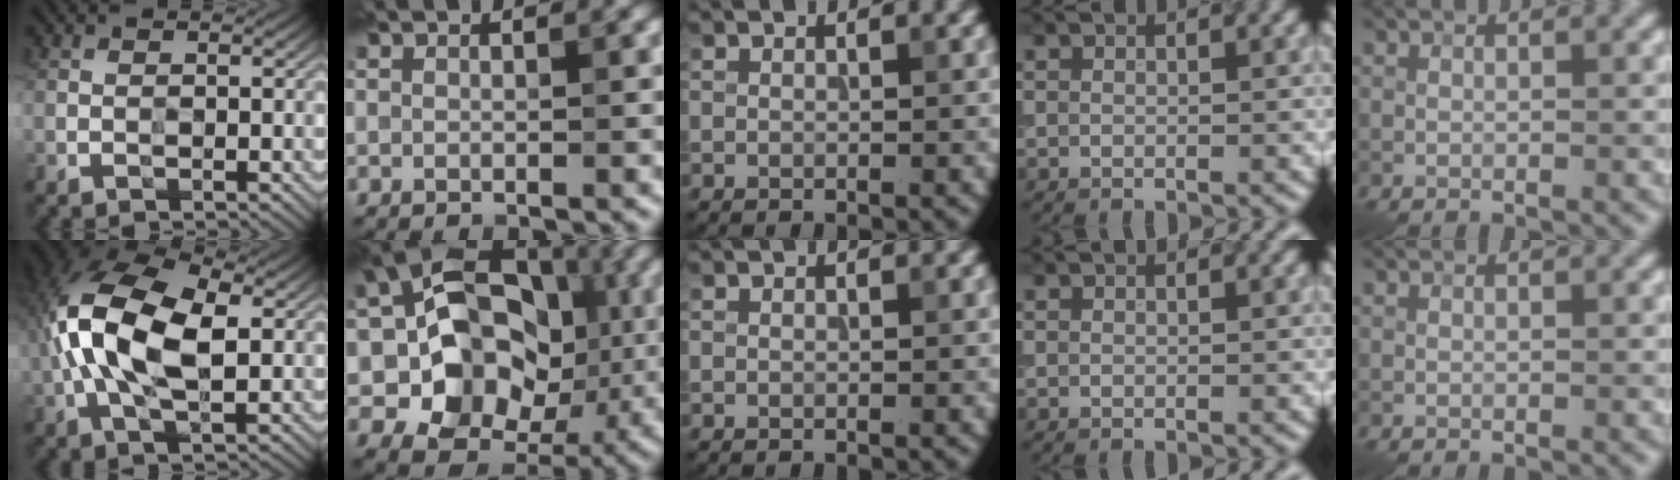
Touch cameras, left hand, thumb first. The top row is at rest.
{"thumb": {"total": 13.6, "force": [0.6, 7.4, 11.4], "torque": [-0.262, 0.023, 0.006]}, "index": {"total": 12.1, "force": [-0.8, 9.4, 7.5], "torque": [-0.098, 0.007, -0.028]}}